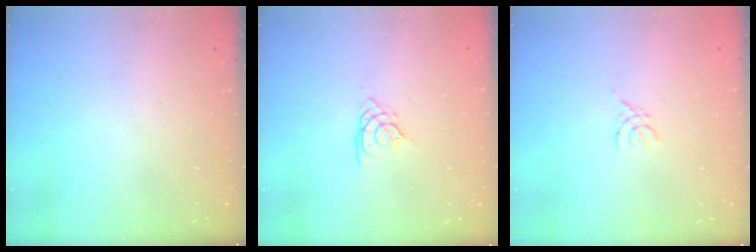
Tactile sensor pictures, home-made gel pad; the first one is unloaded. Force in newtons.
{"total": 3.2, "press": 3.1, "slide": 0.7}
{"total": 1.8, "press": 1.7, "slide": 0.4}